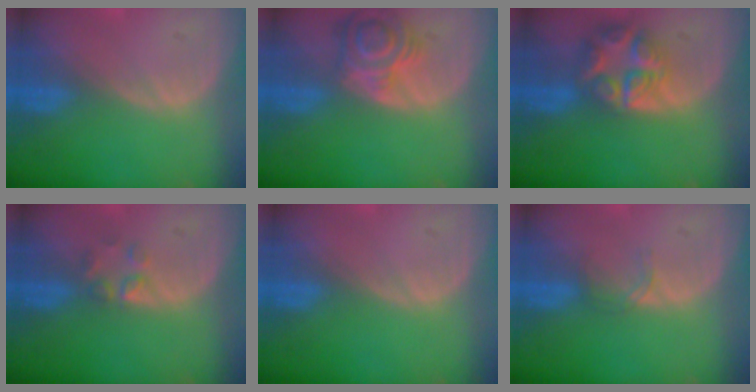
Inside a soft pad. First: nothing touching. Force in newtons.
{"total": 6.7, "press": 6.5, "slide": 1.6}
{"total": 7.9, "press": 6.9, "slide": 3.9}
{"total": 2.2, "press": 2.2, "slide": 0.2}
{"total": 0.0}
{"total": 1.5, "press": 1.5, "slide": 0.2}